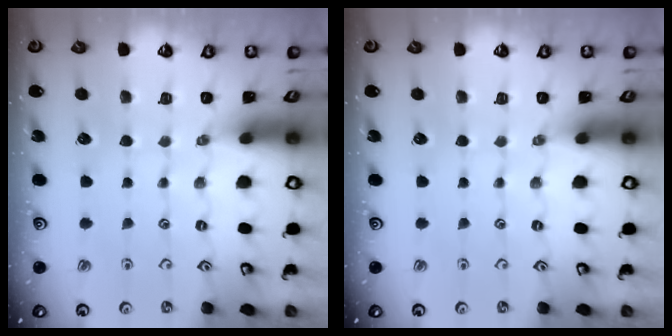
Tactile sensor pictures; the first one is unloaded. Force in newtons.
{"total": 0.0}